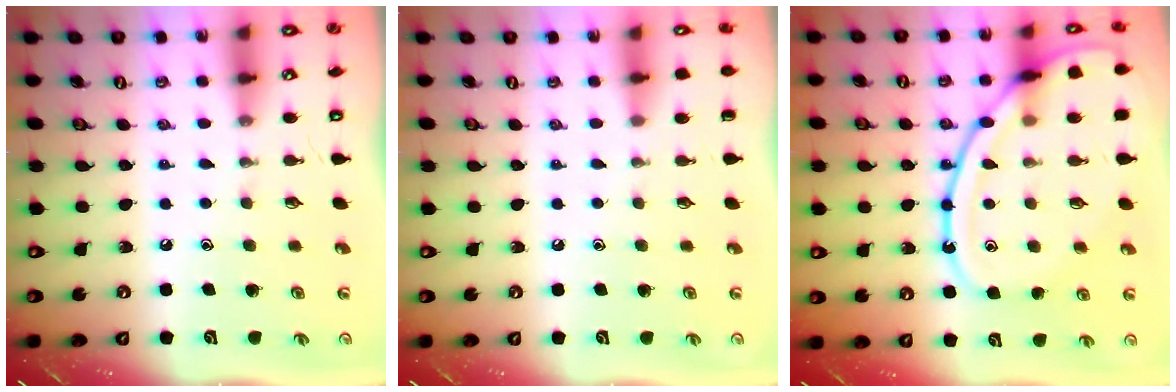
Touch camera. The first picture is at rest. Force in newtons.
{"total": 0.0}
{"total": 18.0, "press": 17.9, "slide": 1.4}